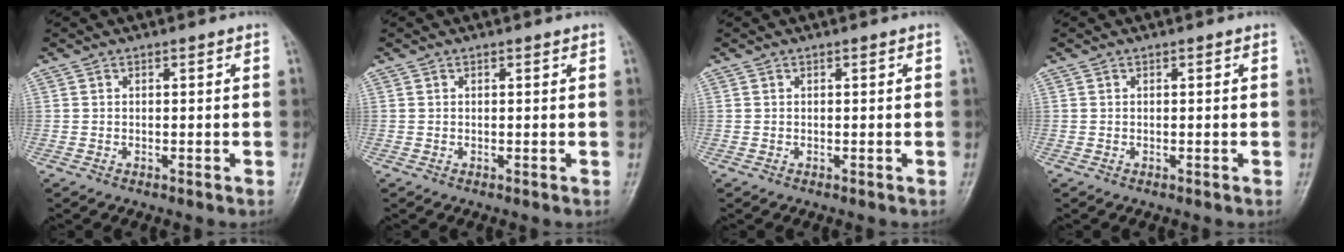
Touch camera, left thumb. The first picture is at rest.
{"total": 0.0}
{"total": 0.0}
{"total": 0.0}